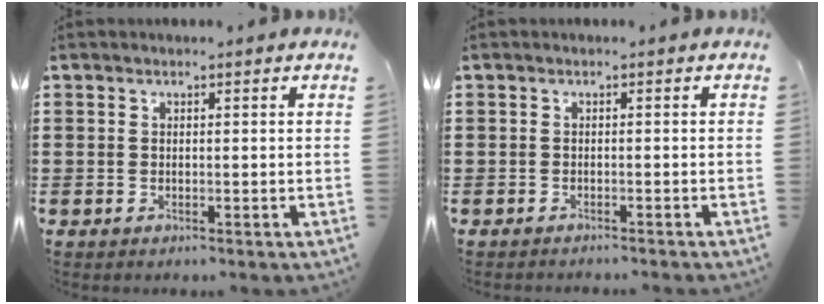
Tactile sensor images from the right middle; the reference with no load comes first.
{"total": 0.6, "force": [-0.6, -0.1, 0.1], "torque": [-0.004, -0.001, -0.012]}